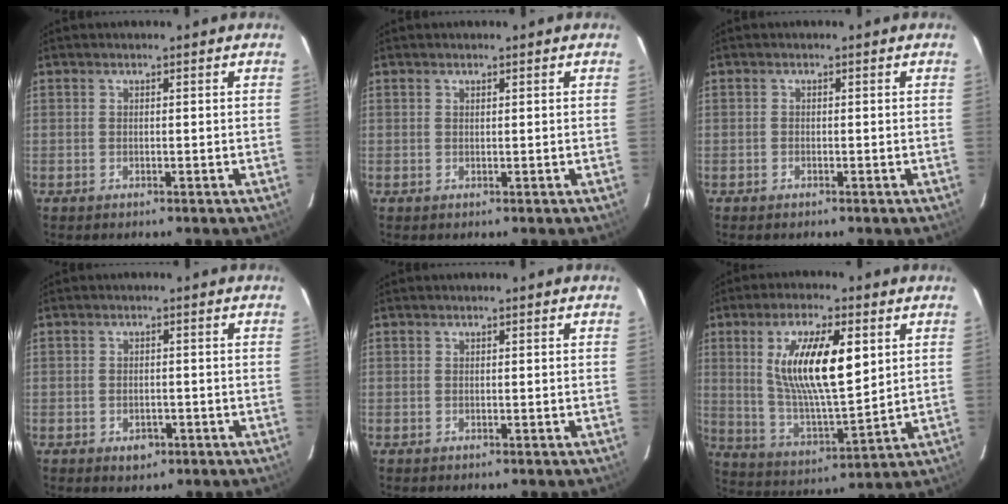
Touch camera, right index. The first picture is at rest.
{"total": 0.0}
{"total": 0.6, "force": [-0.5, 0.3, 0.1], "torque": [-0.003, 0.000, -0.011]}
{"total": 3.1, "force": [-1.5, 2.2, 1.6], "torque": [-0.030, 0.000, -0.013]}
{"total": 0.0}
{"total": 16.1, "force": [4.7, 5.0, 14.6], "torque": [-0.268, 0.000, 0.092]}